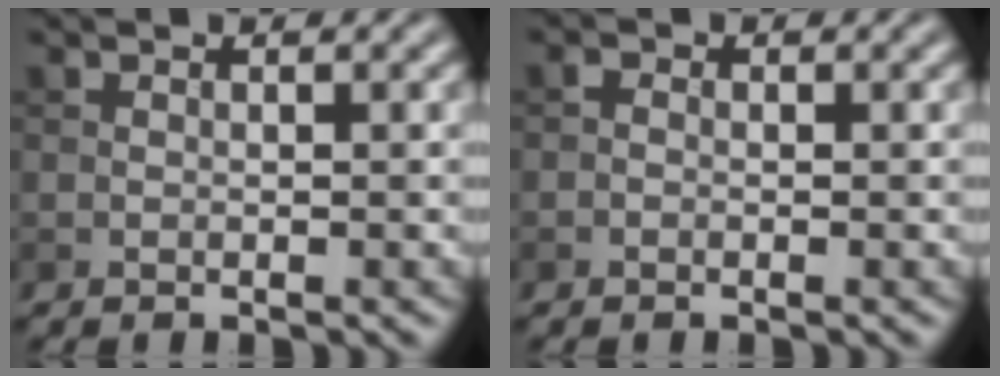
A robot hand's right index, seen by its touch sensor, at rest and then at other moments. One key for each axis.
{"total": 0.6, "fx": -0.3, "fy": 0.5, "fz": 0.3, "tx": -0.002, "ty": 0.002, "tz": -0.009}